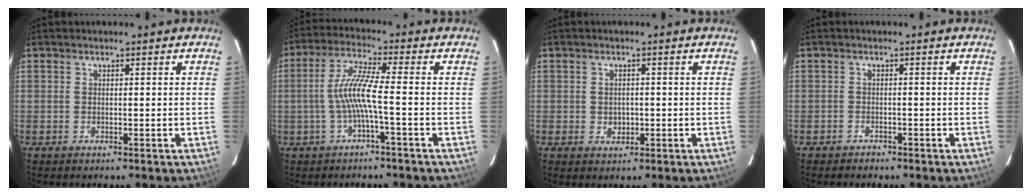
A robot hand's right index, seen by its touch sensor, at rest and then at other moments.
{"total": 7.2, "force": [-1.8, -0.3, 7.0], "torque": [-0.156, 0.006, -0.031]}
{"total": 2.4, "force": [-0.4, 2.1, 1.2], "torque": [-0.019, 0.002, -0.001]}
{"total": 1.6, "force": [-1.3, 0.9, 0.0], "torque": [-0.008, 0.003, -0.022]}